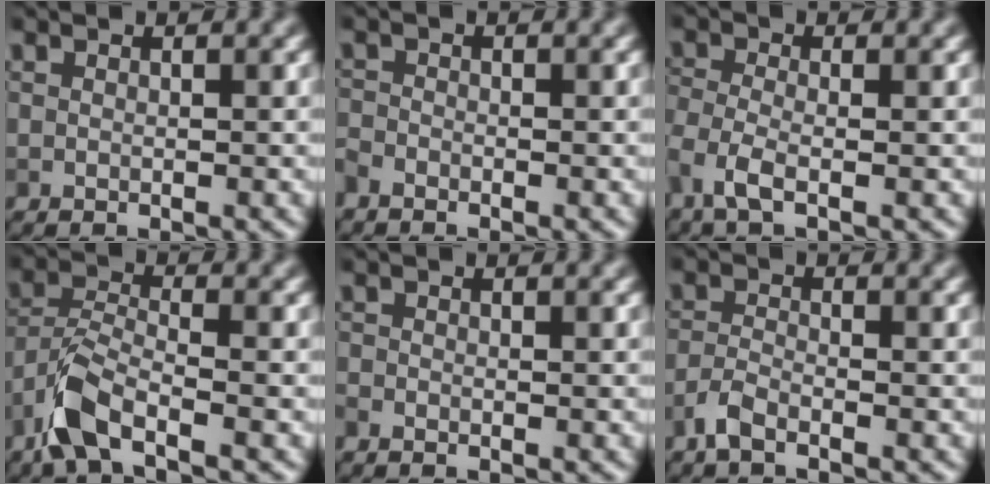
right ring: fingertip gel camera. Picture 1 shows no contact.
{"total": 1.5, "force": [-1.3, 0.7, 0.5], "torque": [-0.010, -0.002, -0.035]}
{"total": 3.2, "force": [-1.6, 1.2, 2.5], "torque": [-0.064, -0.006, -0.043]}
{"total": 5.0, "force": [-3.4, 1.5, 3.3], "torque": [-0.066, -0.002, -0.078]}
{"total": 0.9, "force": [-0.7, 0.3, 0.4], "torque": [-0.007, -0.003, -0.018]}
{"total": 2.1, "force": [-1.6, 0.6, 1.2], "torque": [-0.029, 0.000, -0.040]}